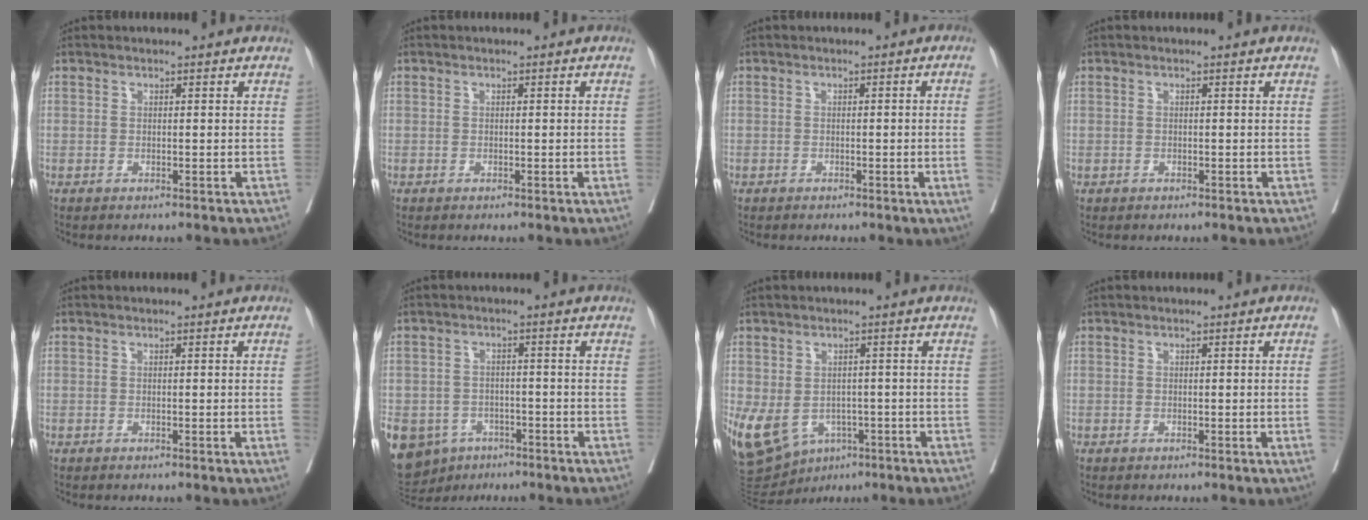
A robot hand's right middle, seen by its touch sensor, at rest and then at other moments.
{"total": 0.0}
{"total": 3.3, "force": [-0.7, -1.2, 3.0], "torque": [-0.039, -0.003, -0.008]}
{"total": 0.0}
{"total": 1.3, "force": [-0.3, -0.4, 1.3], "torque": [-0.017, 0.001, -0.003]}
{"total": 14.7, "force": [-8.0, 11.2, 5.2], "torque": [-0.150, -0.001, -0.108]}
{"total": 11.7, "force": [-4.7, 8.7, 6.2], "torque": [-0.134, 0.005, -0.063]}
{"total": 1.4, "force": [-0.2, -0.1, 1.4], "torque": [-0.024, 0.004, 0.001]}